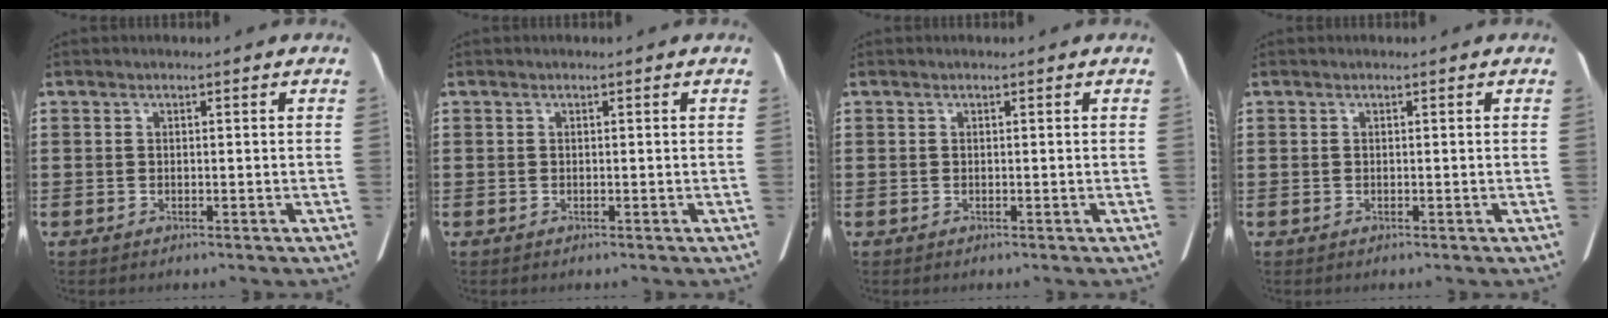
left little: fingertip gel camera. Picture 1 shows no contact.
{"total": 0.0}
{"total": 0.0}
{"total": 0.0}